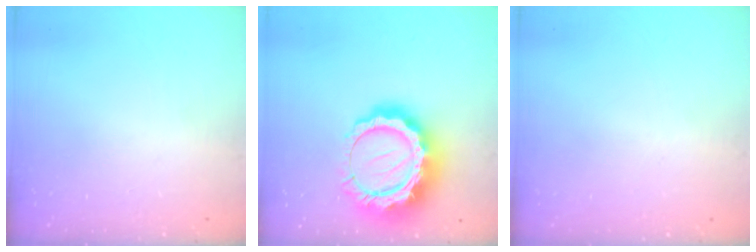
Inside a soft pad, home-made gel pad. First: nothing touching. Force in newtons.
{"total": 22.5, "press": 22.4, "slide": 1.9}
{"total": 1.4, "press": 1.4, "slide": 0.1}